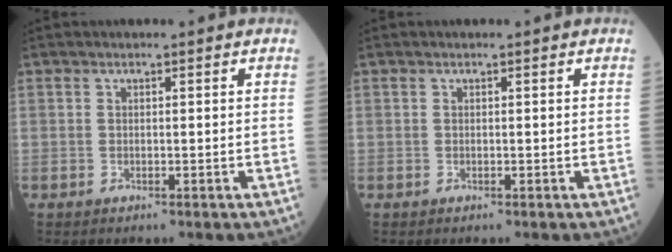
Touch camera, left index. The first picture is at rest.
{"total": 0.0}